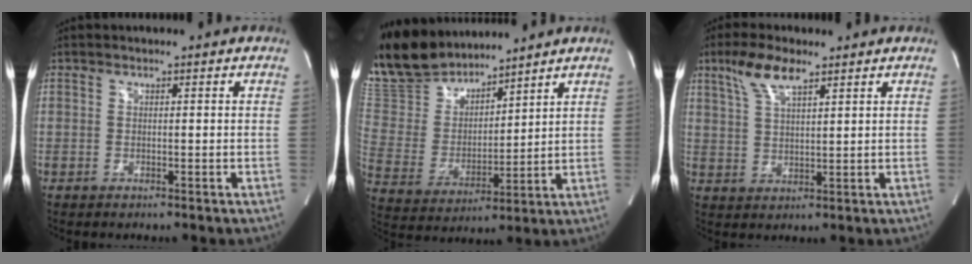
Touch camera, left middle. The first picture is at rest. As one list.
[{"total": 16.4, "force": [14.8, 4.4, 5.4], "torque": [-0.116, 0.017, 0.295]}, {"total": 6.6, "force": [4.3, 1.6, 4.7], "torque": [-0.105, 0.012, 0.087]}]